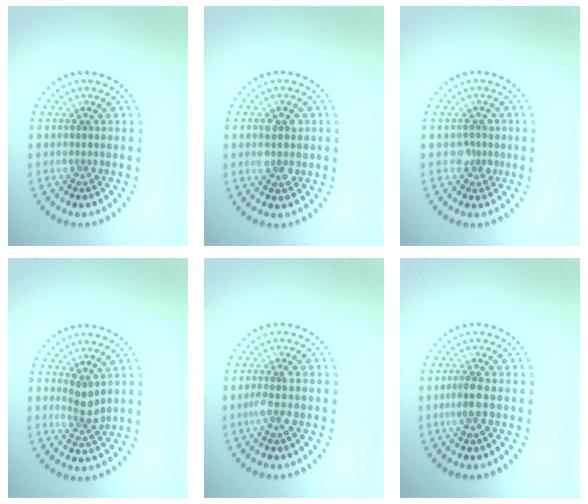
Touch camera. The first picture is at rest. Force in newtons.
{"total": 2.6, "press": 2.6, "slide": 0.3}
{"total": 1.6, "press": 1.4, "slide": 0.9}
{"total": 2.1, "press": 1.6, "slide": 1.3}
{"total": 1.6, "press": 1.3, "slide": 1.0}
{"total": 1.8, "press": 1.5, "slide": 1.0}